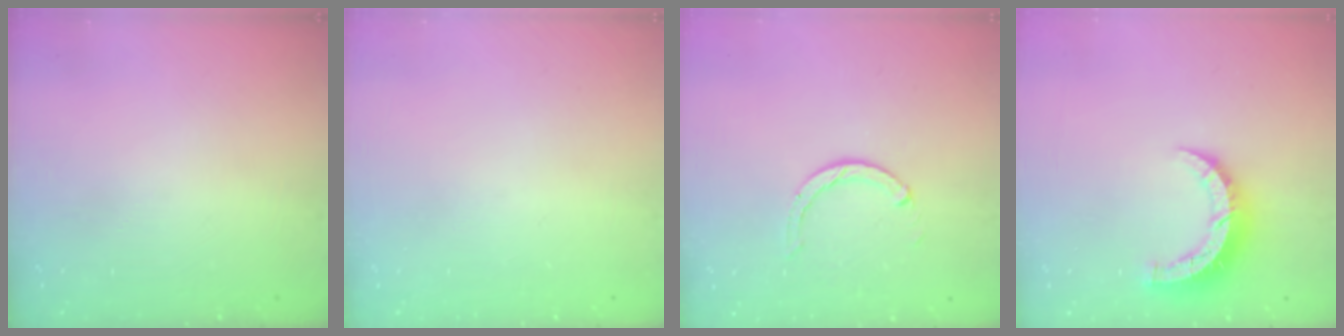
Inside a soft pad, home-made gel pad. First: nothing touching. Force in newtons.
{"total": 0.0}
{"total": 2.0, "press": 2.0, "slide": 0.3}
{"total": 8.0, "press": 7.9, "slide": 0.6}